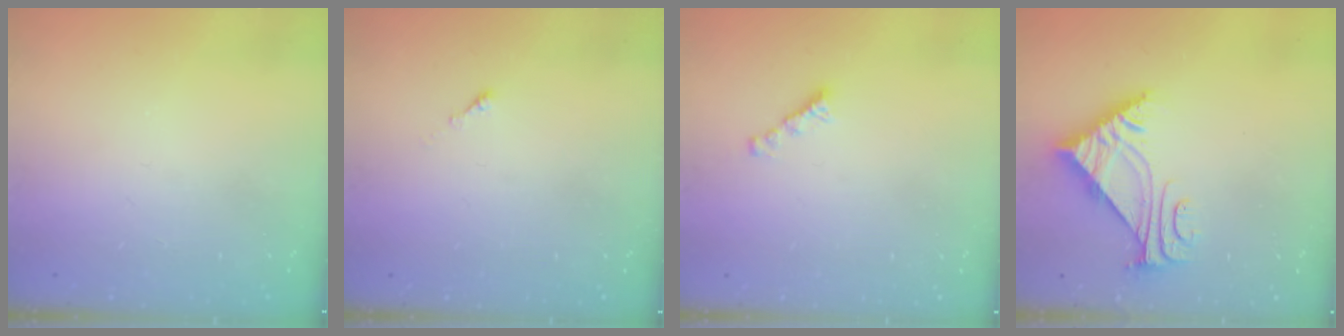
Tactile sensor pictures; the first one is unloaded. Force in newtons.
{"total": 0.0}
{"total": 2.7, "press": 2.7, "slide": 0.2}
{"total": 7.0, "press": 7.0, "slide": 0.3}